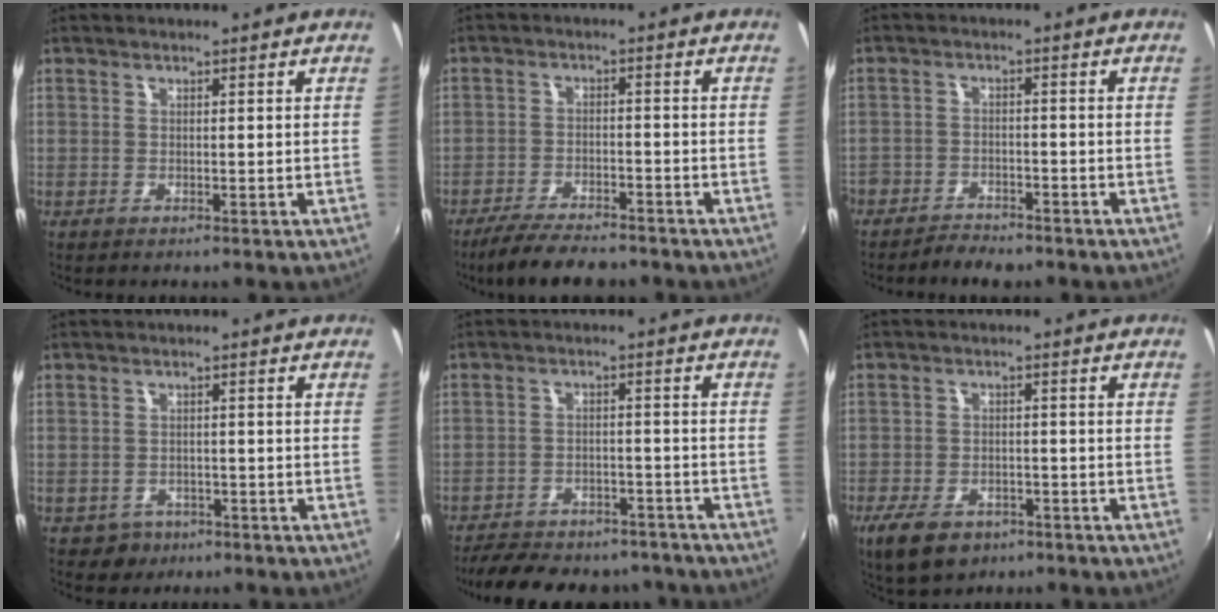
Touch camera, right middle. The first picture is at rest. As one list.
[{"total": 9.3, "force": [-7.9, 2.5, 4.2], "torque": [-0.102, -0.016, -0.131]}, {"total": 6.0, "force": [-5.2, 2.6, 1.5], "torque": [-0.054, -0.008, -0.089]}, {"total": 3.7, "force": [-2.0, 3.1, 0.6], "torque": [-0.023, 0.001, -0.026]}, {"total": 17.8, "force": [-15.0, 6.9, 6.7], "torque": [-0.150, 0.005, -0.194]}, {"total": 9.2, "force": [-5.8, 5.3, 4.7], "torque": [-0.115, -0.018, -0.098]}]